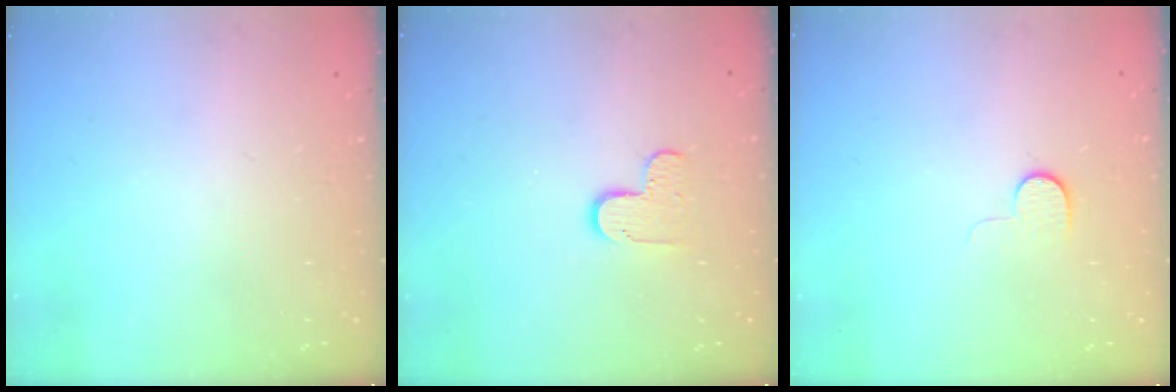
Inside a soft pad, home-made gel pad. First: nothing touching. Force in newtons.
{"total": 5.5, "press": 5.5, "slide": 0.5}
{"total": 4.8, "press": 4.7, "slide": 0.5}